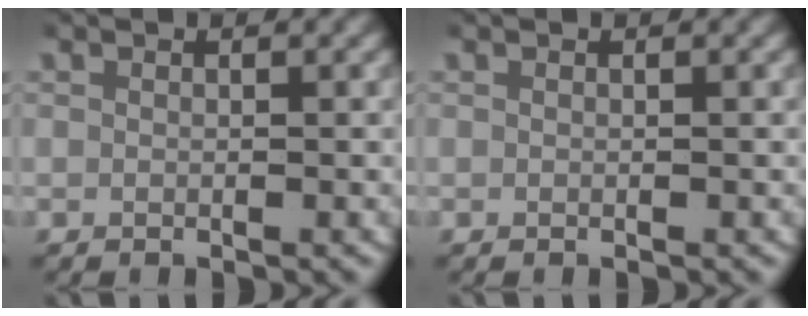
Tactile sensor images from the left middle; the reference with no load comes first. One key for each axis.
{"total": 0.0}